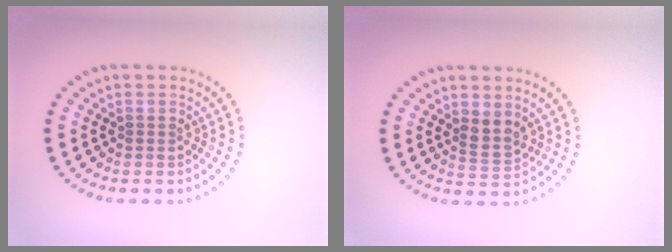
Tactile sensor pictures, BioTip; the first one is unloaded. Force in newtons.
{"total": 1.9, "press": 1.6, "slide": 1.0}